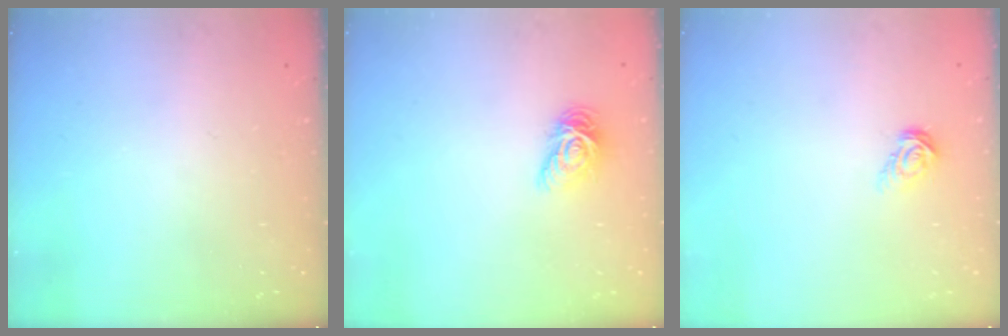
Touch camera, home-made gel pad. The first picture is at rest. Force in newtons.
{"total": 7.1, "press": 7.1, "slide": 0.2}
{"total": 5.1, "press": 5.1, "slide": 0.3}